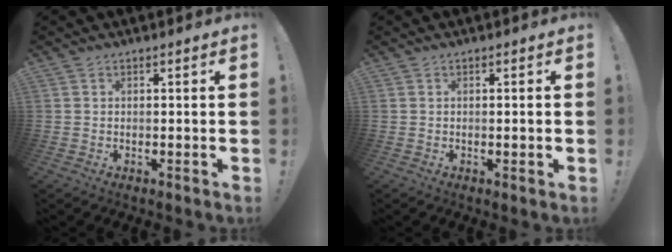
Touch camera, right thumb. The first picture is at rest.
{"total": 1.5, "force": [-0.2, 0.1, 1.5], "torque": [-0.020, -0.002, -0.005]}